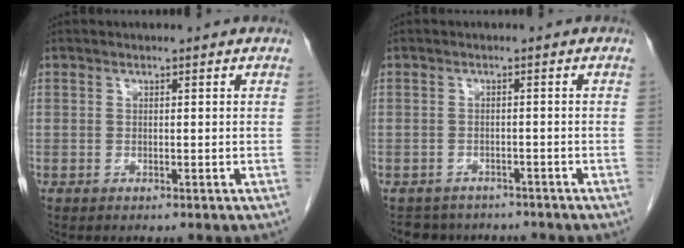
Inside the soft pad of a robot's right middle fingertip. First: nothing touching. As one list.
[{"total": 5.7, "force": [-5.1, 2.6, 0.4], "torque": [-0.005, 0.003, -0.065]}]